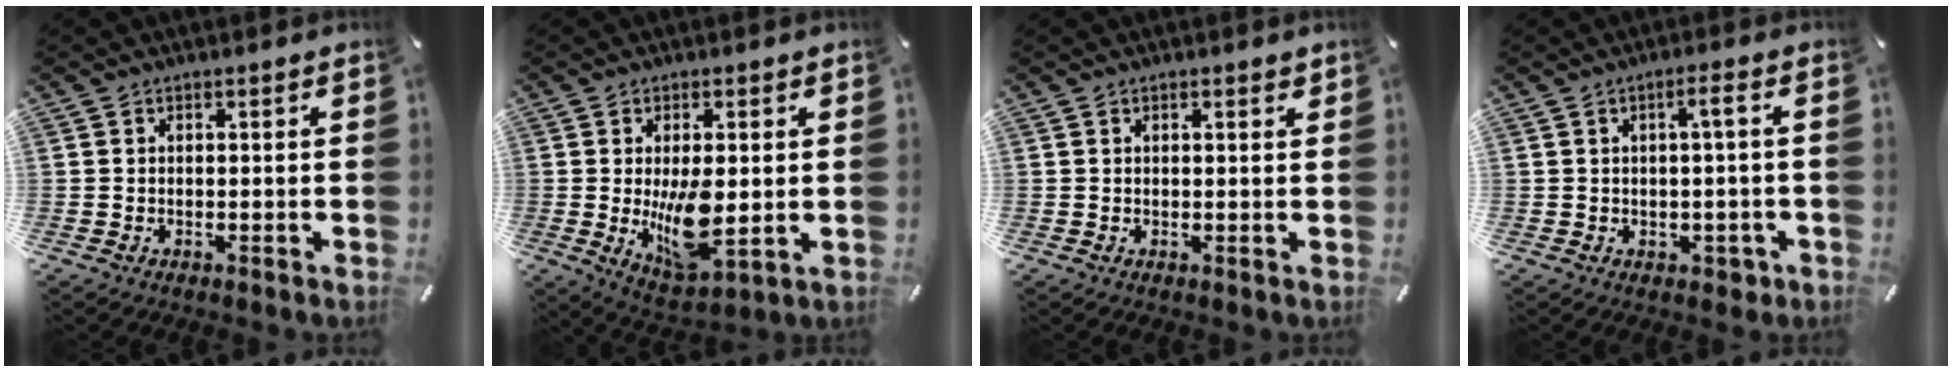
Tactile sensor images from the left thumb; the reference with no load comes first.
{"total": 11.3, "force": [0.0, 5.2, 10.1], "torque": [-0.169, -0.034, 0.001]}
{"total": 0.9, "force": [0.5, 0.3, 0.6], "torque": [-0.013, 0.000, 0.009]}
{"total": 4.0, "force": [0.0, 1.7, 3.7], "torque": [-0.066, 0.008, -0.002]}